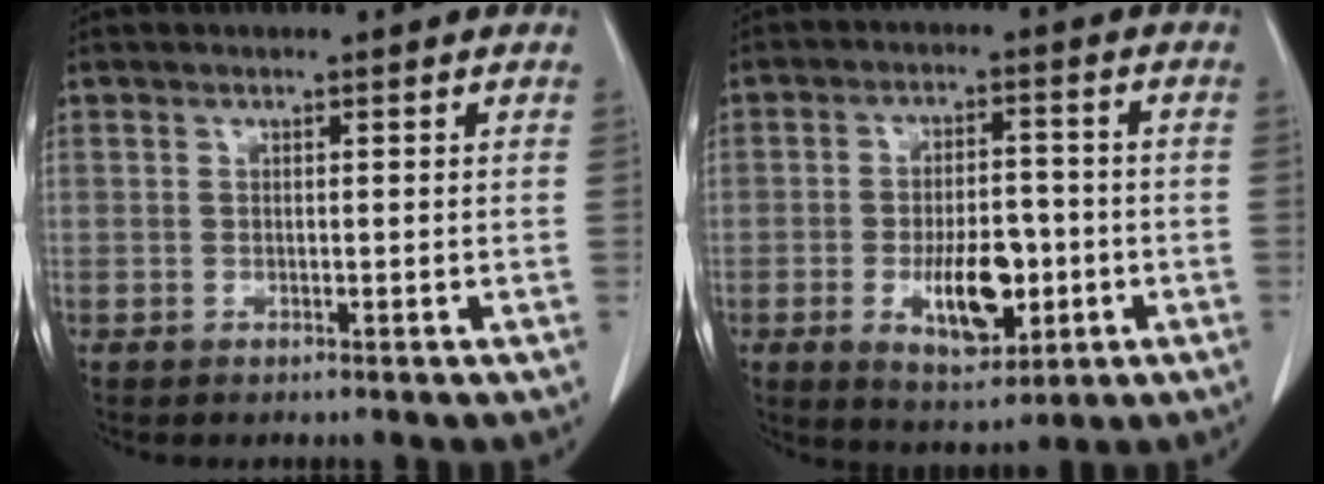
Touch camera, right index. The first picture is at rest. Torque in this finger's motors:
{"motor_torque": [0.34, -0.12, 0.34, 0.08]}